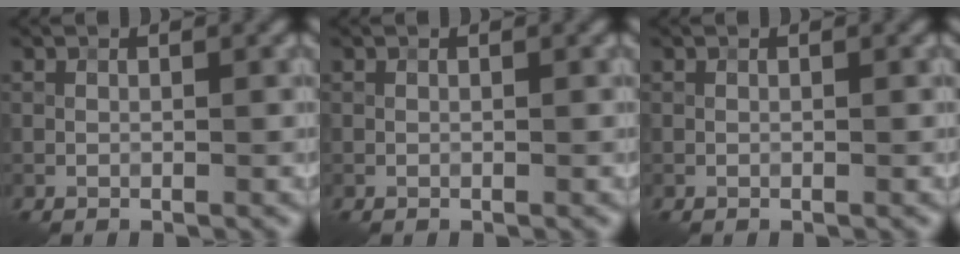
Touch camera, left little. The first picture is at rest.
{"total": 0.0}
{"total": 0.0}